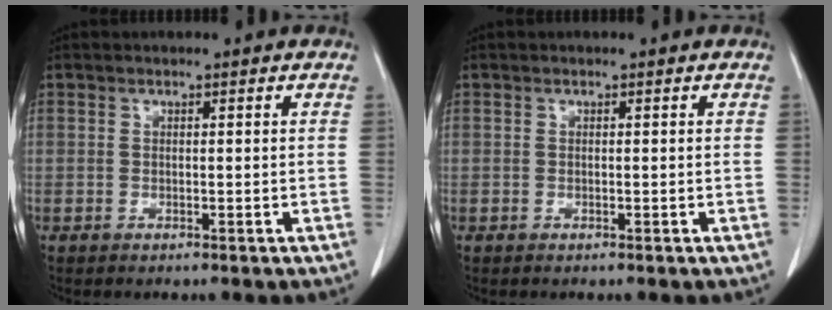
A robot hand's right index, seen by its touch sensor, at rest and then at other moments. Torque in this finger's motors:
{"motor_torque": [0.00, 0.00, 0.00, 0.00]}